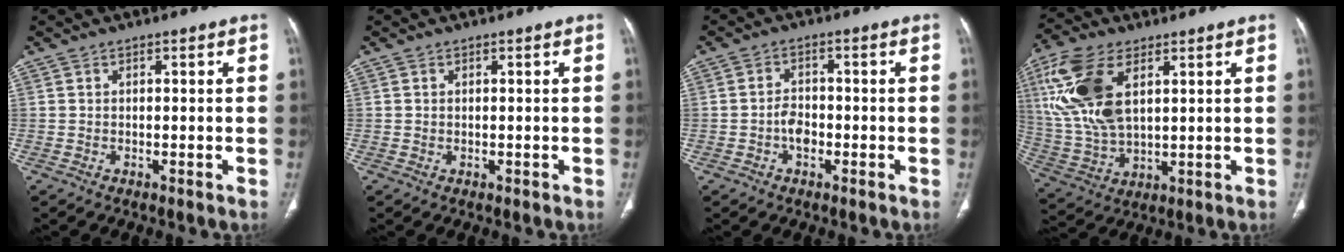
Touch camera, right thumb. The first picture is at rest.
{"total": 0.0}
{"total": 3.4, "force": [-1.1, 2.4, 2.2], "torque": [-0.024, 0.013, -0.023]}
{"total": 16.9, "force": [5.6, 8.9, 13.1], "torque": [-0.281, -0.009, 0.117]}